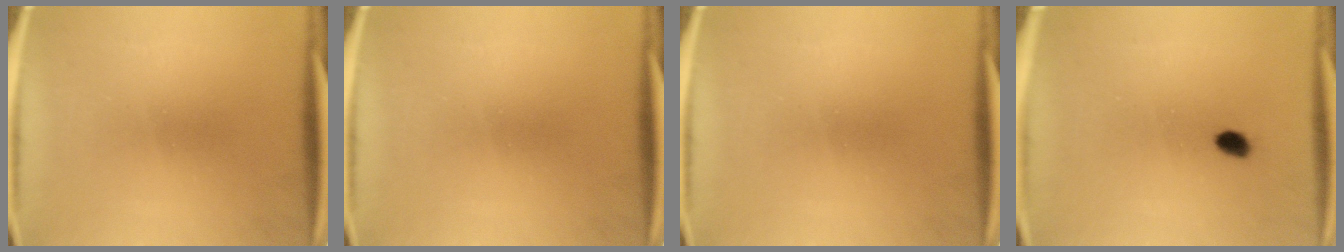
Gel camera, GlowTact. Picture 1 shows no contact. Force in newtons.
{"total": 0.0}
{"total": 0.0}
{"total": 1.5}